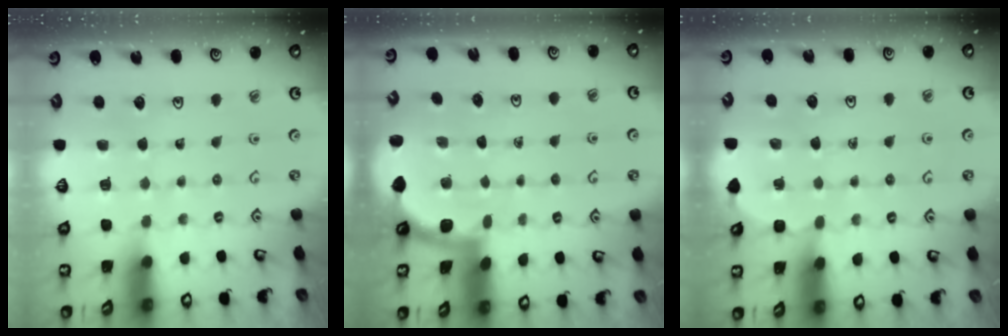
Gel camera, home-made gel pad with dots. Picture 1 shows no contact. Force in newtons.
{"total": 1.7, "press": 1.6, "slide": 0.1}
{"total": 2.6, "press": 2.6, "slide": 0.3}